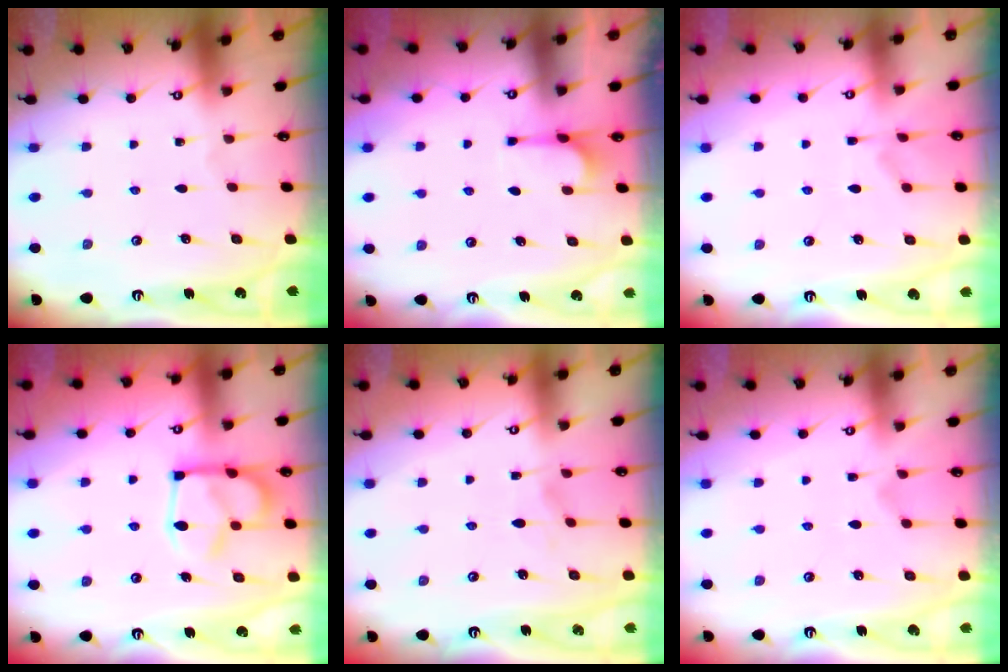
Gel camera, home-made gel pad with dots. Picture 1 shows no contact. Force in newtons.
{"total": 1.0, "press": 0.3, "slide": 1.0}
{"total": 3.8, "press": 3.6, "slide": 1.3}
{"total": 6.9, "press": 6.8, "slide": 1.3}
{"total": 2.9, "press": 2.7, "slide": 1.0}
{"total": 2.1, "press": 1.9, "slide": 1.0}